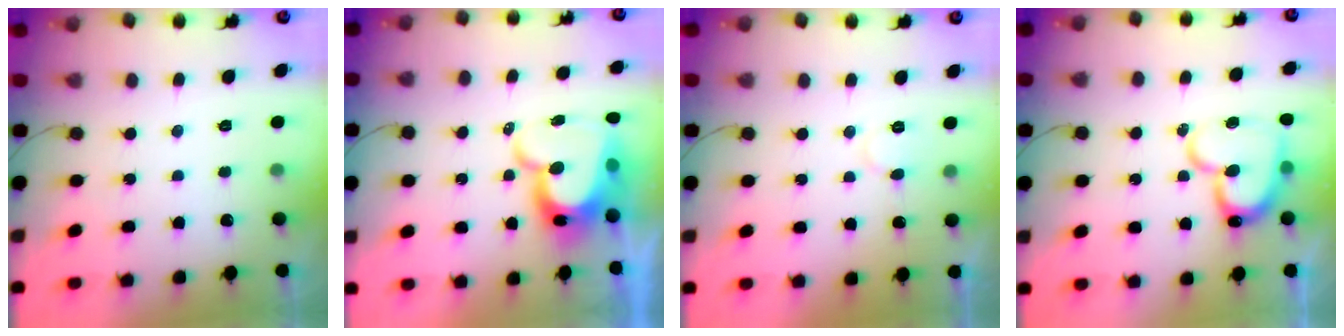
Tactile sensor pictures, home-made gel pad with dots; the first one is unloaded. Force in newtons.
{"total": 15.0, "press": 14.9, "slide": 1.4}
{"total": 5.3, "press": 5.3, "slide": 0.5}
{"total": 16.3, "press": 16.3, "slide": 1.2}